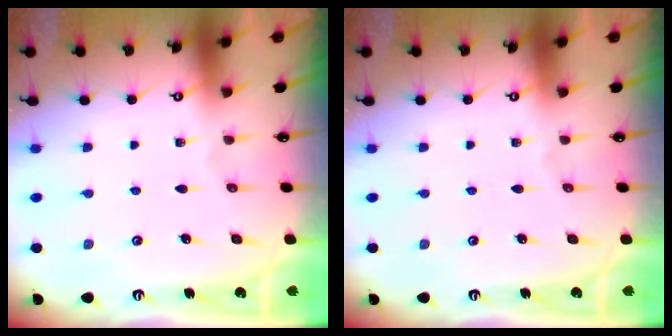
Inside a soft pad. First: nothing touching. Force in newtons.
{"total": 0.0}